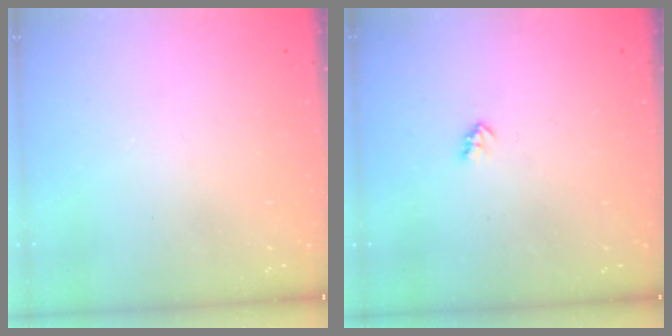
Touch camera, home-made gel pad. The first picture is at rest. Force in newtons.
{"total": 2.4, "press": 2.4, "slide": 0.4}